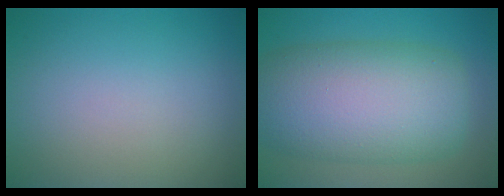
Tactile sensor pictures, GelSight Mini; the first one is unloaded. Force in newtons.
{"total": 11.4, "press": 11.3, "slide": 0.2}